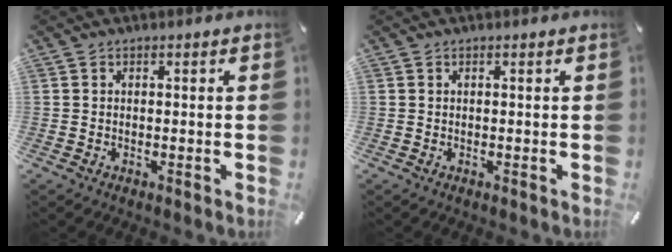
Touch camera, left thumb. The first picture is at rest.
{"total": 0.0}